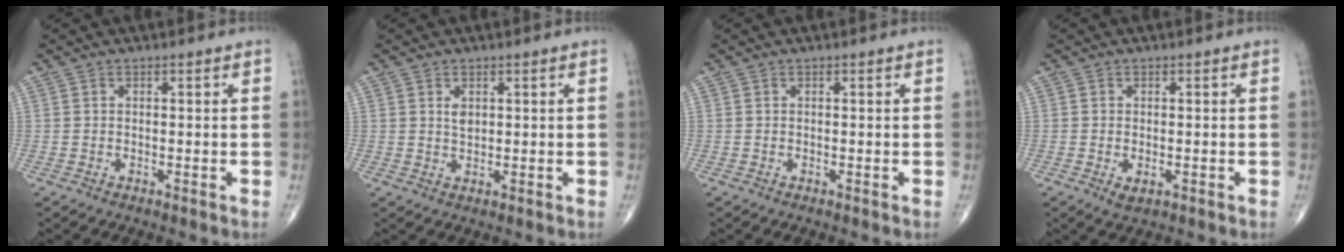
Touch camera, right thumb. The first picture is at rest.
{"total": 2.1, "force": [0.8, 1.2, 1.5], "torque": [-0.022, -0.005, 0.016]}
{"total": 0.0}
{"total": 2.0, "force": [-0.6, 1.1, 1.6], "torque": [-0.027, -0.004, -0.006]}